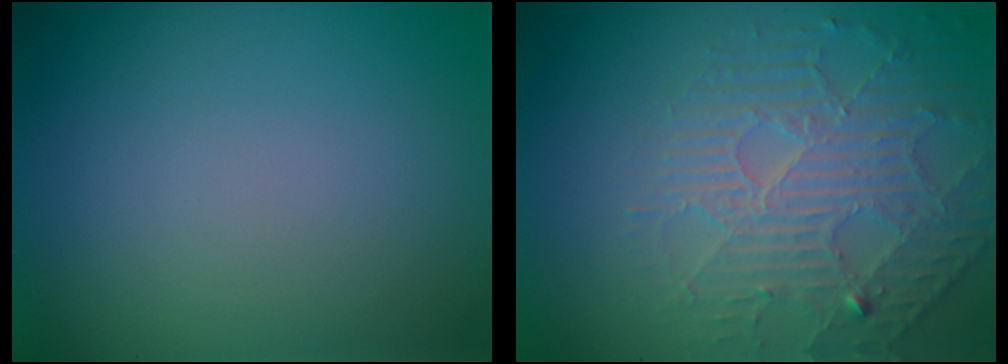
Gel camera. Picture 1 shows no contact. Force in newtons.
{"total": 4.3, "press": 3.7, "slide": 2.2}